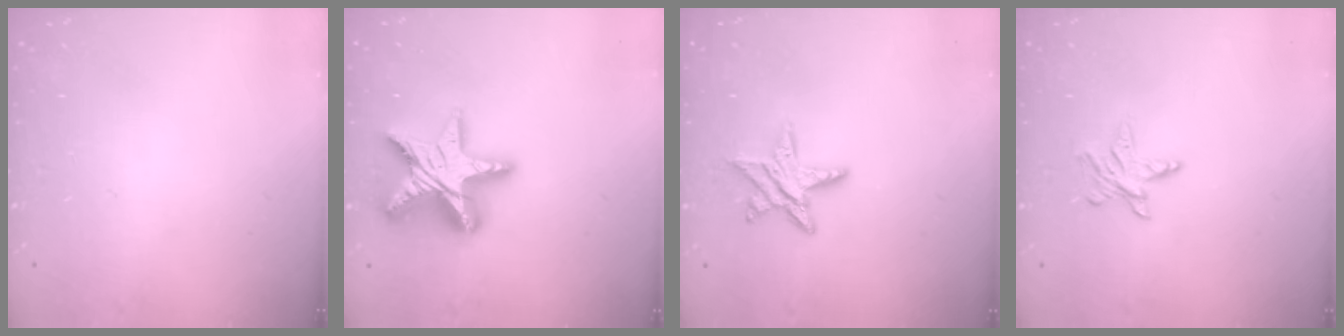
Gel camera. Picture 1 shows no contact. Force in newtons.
{"total": 17.6, "press": 17.5, "slide": 1.6}
{"total": 9.7, "press": 9.7, "slide": 0.5}
{"total": 4.4, "press": 4.3, "slide": 0.5}